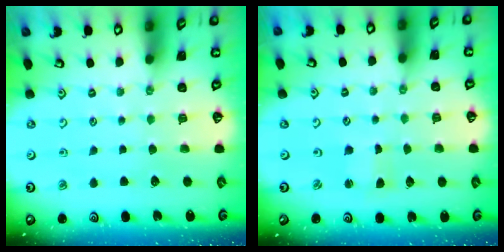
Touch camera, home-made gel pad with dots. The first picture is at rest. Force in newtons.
{"total": 1.6, "press": 1.6, "slide": 0.3}